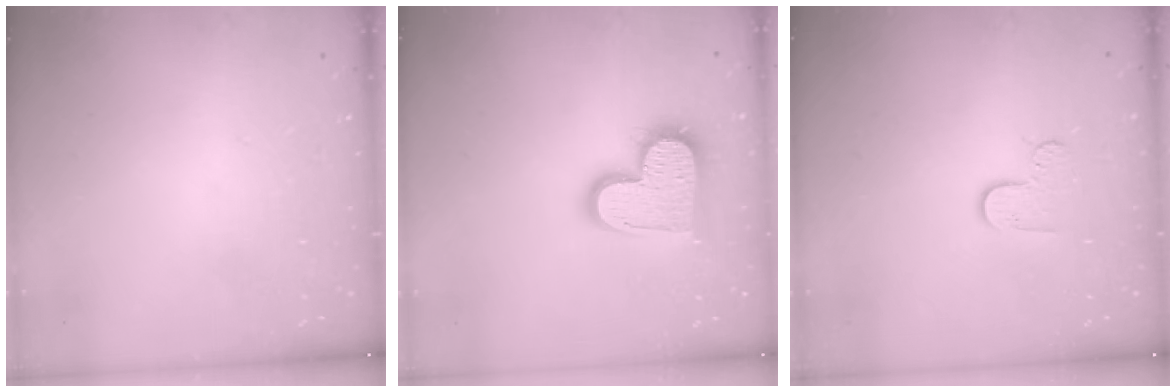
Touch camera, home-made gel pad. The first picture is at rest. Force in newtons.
{"total": 16.0, "press": 16.0, "slide": 1.0}
{"total": 6.4, "press": 6.4, "slide": 0.5}